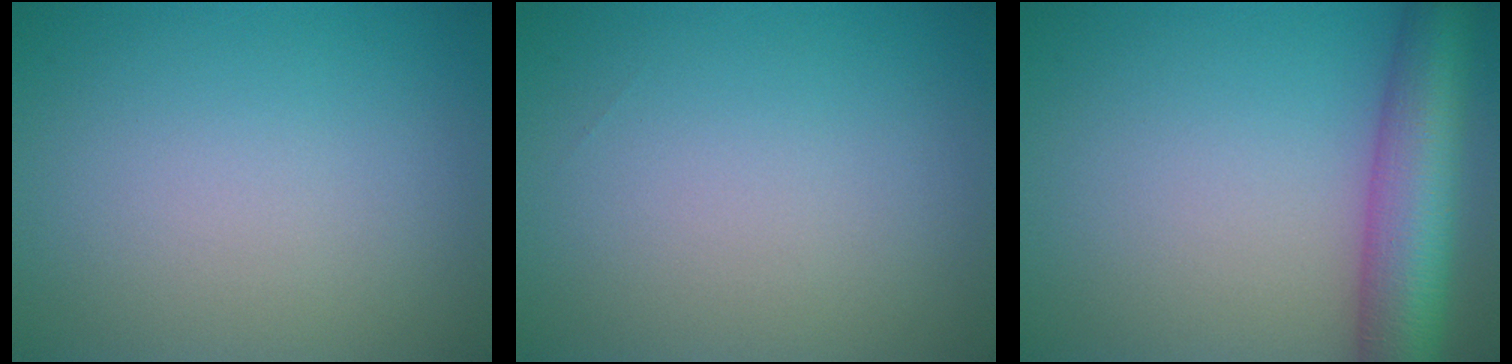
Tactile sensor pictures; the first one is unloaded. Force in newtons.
{"total": 0.0}
{"total": 8.4, "press": 8.4, "slide": 0.3}